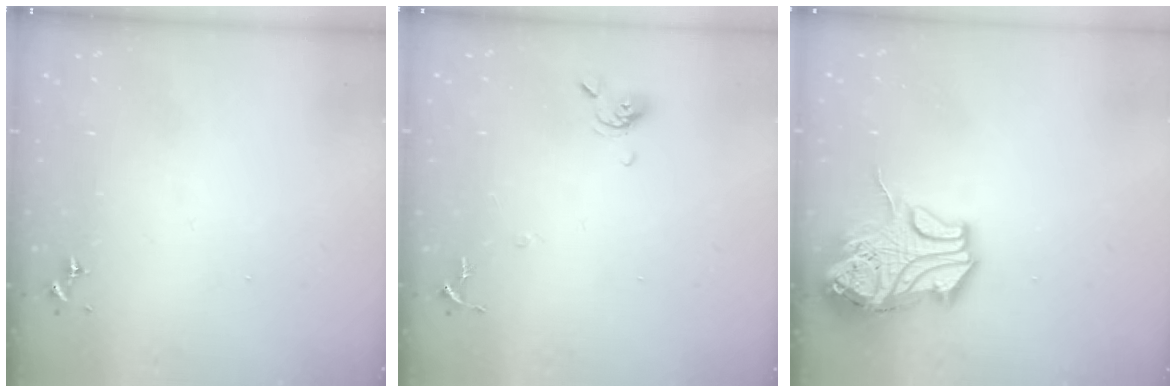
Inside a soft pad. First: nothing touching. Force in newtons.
{"total": 7.3, "press": 7.3, "slide": 0.8}
{"total": 16.0, "press": 15.9, "slide": 2.1}